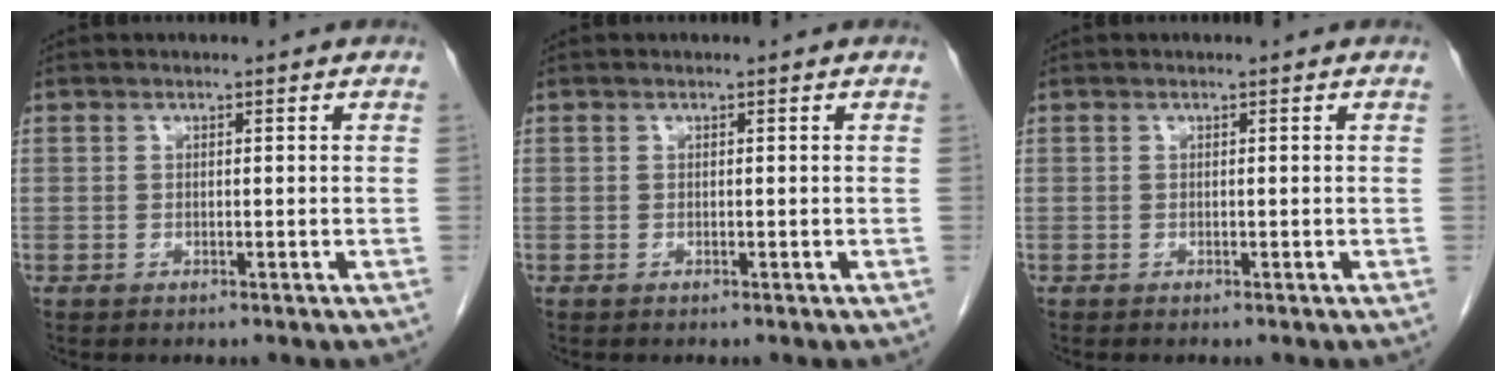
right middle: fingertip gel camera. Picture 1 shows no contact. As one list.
[{"total": 0.0}, {"total": 0.0}]